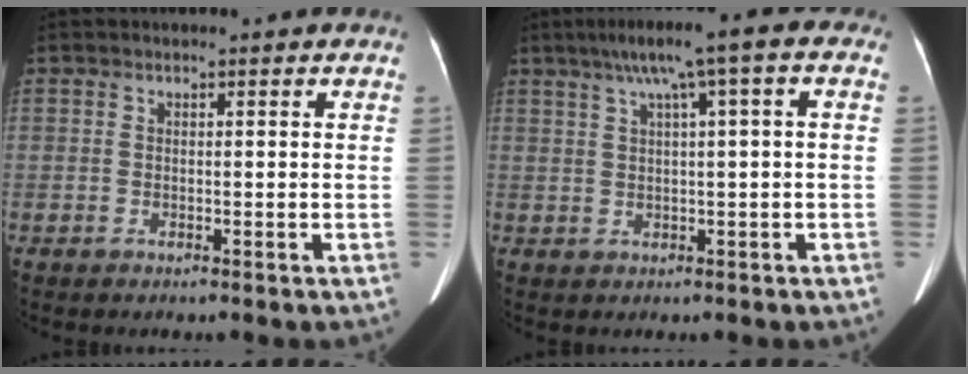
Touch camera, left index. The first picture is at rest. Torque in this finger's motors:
{"motor_torque": [-0.12, -0.28, -0.01, 0.04]}